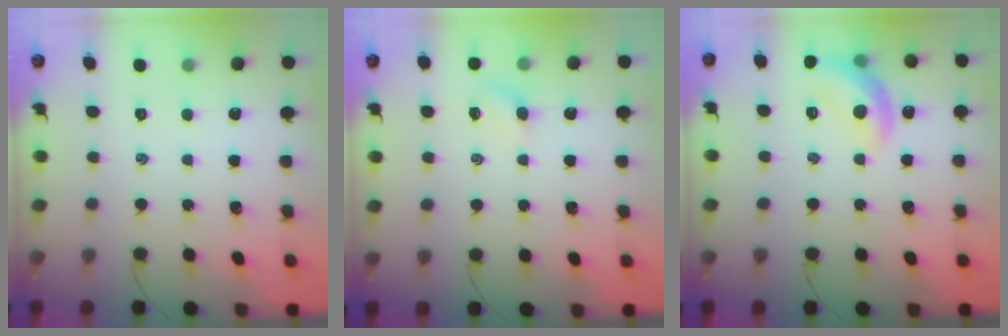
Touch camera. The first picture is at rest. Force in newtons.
{"total": 3.5, "press": 3.3, "slide": 1.1}
{"total": 12.8, "press": 12.7, "slide": 1.4}